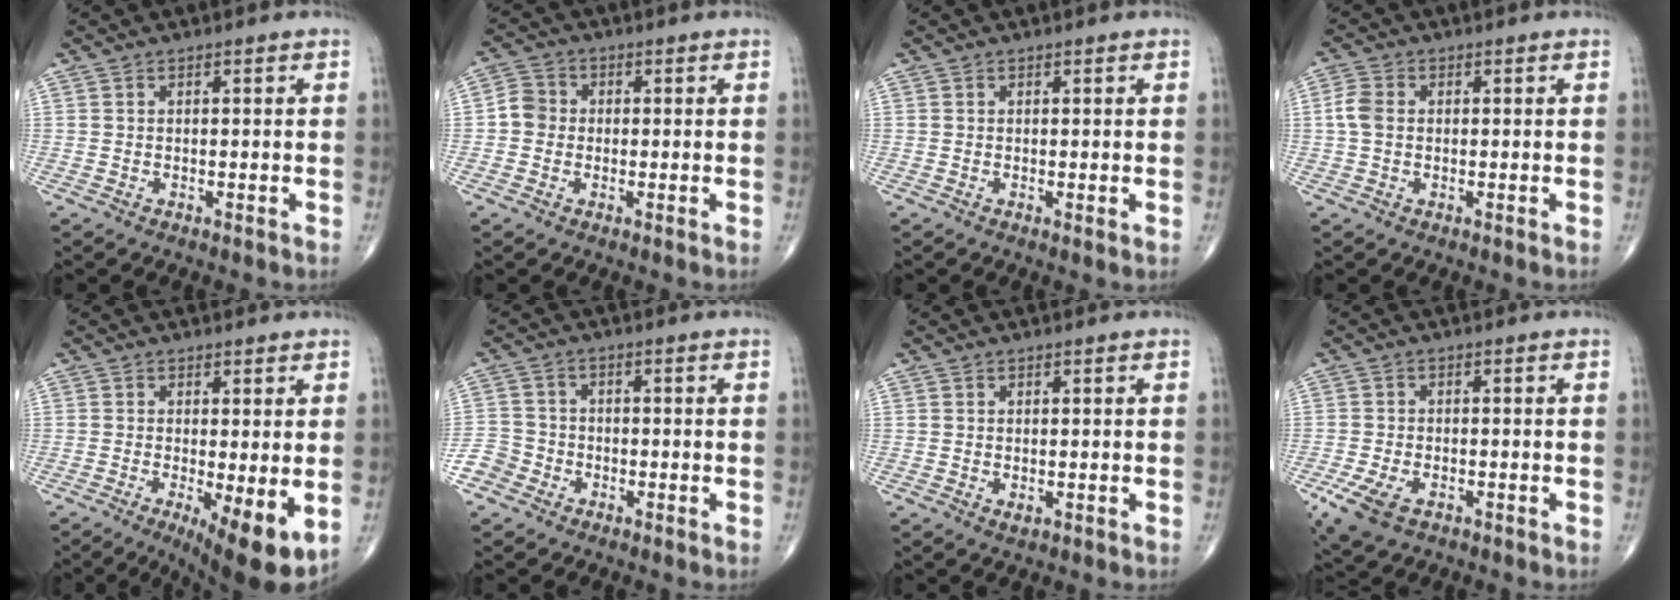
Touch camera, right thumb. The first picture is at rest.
{"total": 4.2, "force": [-0.4, 3.9, 1.6], "torque": [-0.013, 0.011, -0.016]}
{"total": 0.6, "force": [0.2, 0.2, 0.6], "torque": [-0.012, -0.003, 0.000]}
{"total": 3.8, "force": [0.1, 2.8, 2.6], "torque": [-0.059, 0.010, -0.003]}
{"total": 9.9, "force": [-2.3, 2.9, 9.1], "torque": [-0.134, -0.025, -0.029]}
{"total": 5.0, "force": [-2.9, 4.1, 0.7], "torque": [0.003, 0.014, -0.063]}
{"total": 0.9, "force": [-0.1, 0.6, 0.7], "torque": [-0.011, -0.003, -0.001]}
{"total": 6.5, "force": [-3.2, 3.6, 4.4], "torque": [-0.096, -0.001, -0.054]}